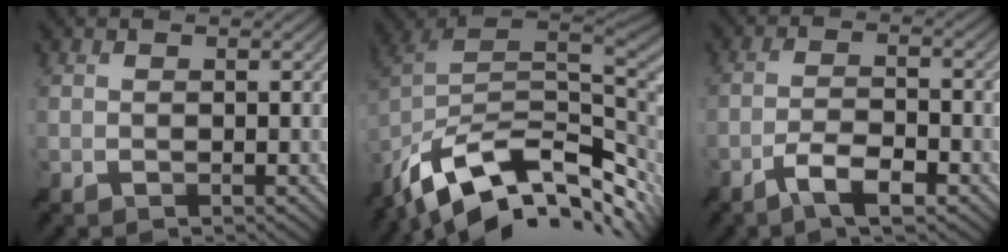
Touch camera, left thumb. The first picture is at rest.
{"total": 15.4, "force": [-7.4, 7.4, 11.3], "torque": [-0.226, -0.017, -0.117]}
{"total": 5.7, "force": [-3.7, 1.4, 4.0], "torque": [-0.078, 0.004, -0.069]}